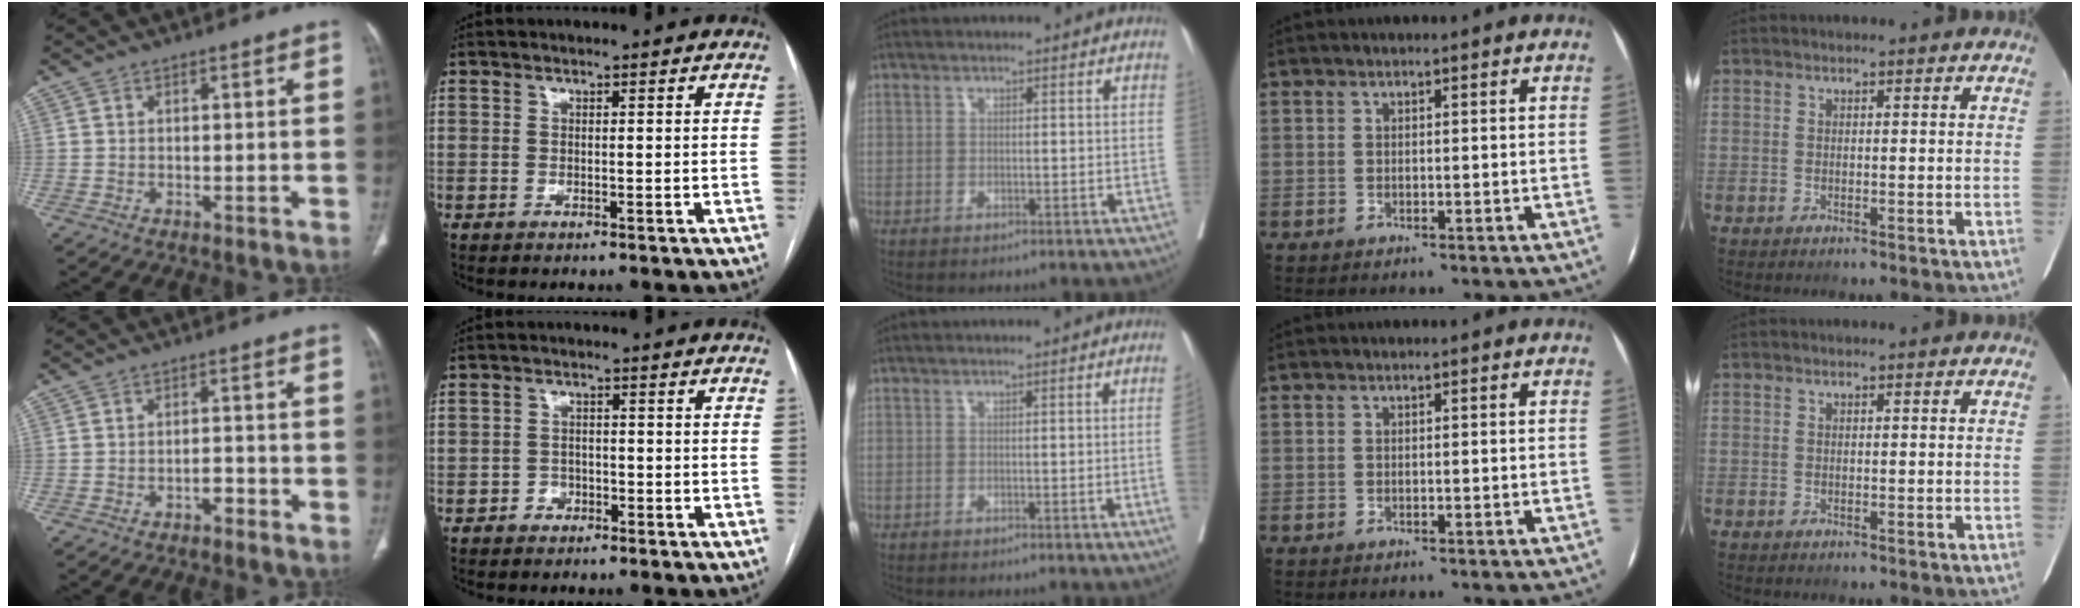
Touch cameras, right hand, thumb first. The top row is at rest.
{"thumb": {"total": 2.3, "force": [-1.5, 1.2, 1.2], "torque": [-0.015, 0.014, -0.023]}, "index": {"total": 2.0, "force": [-1.1, 1.6, 0.3], "torque": [-0.003, 0.007, -0.023]}, "middle": {"total": 2.3, "force": [-0.4, -0.5, 2.2], "torque": [-0.034, 0.001, -0.003]}}